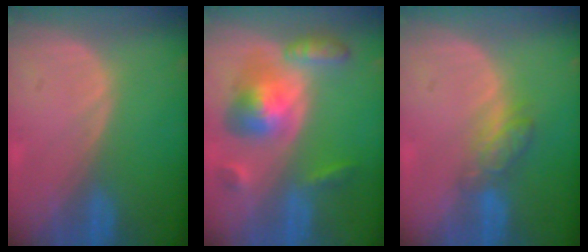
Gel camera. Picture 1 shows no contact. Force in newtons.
{"total": 8.2, "press": 8.2, "slide": 0.7}
{"total": 4.1, "press": 4.1, "slide": 0.4}